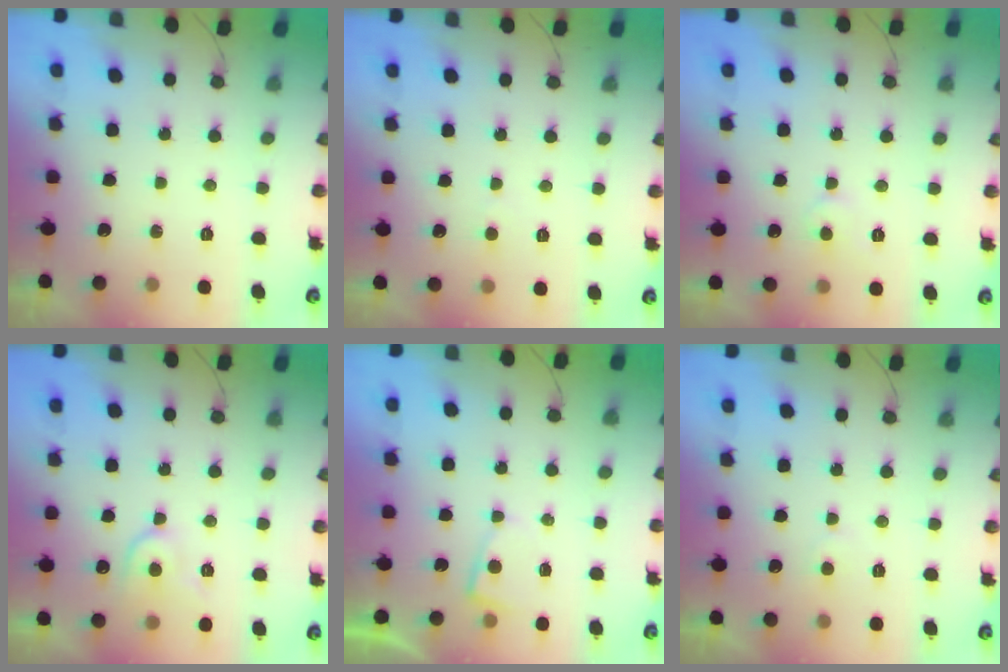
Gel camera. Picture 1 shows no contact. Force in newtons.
{"total": 2.5, "press": 2.5, "slide": 0.2}
{"total": 4.5, "press": 4.5, "slide": 0.5}
{"total": 8.8, "press": 8.8, "slide": 0.6}
{"total": 3.0, "press": 3.0, "slide": 0.5}
{"total": 3.9, "press": 3.9, "slide": 0.5}